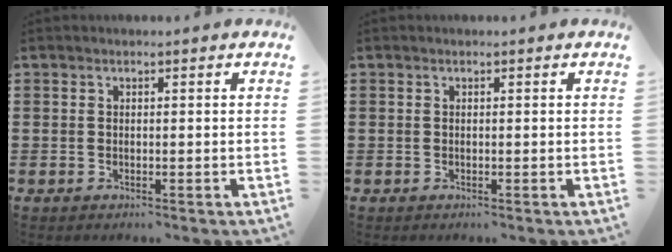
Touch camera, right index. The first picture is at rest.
{"total": 0.0}